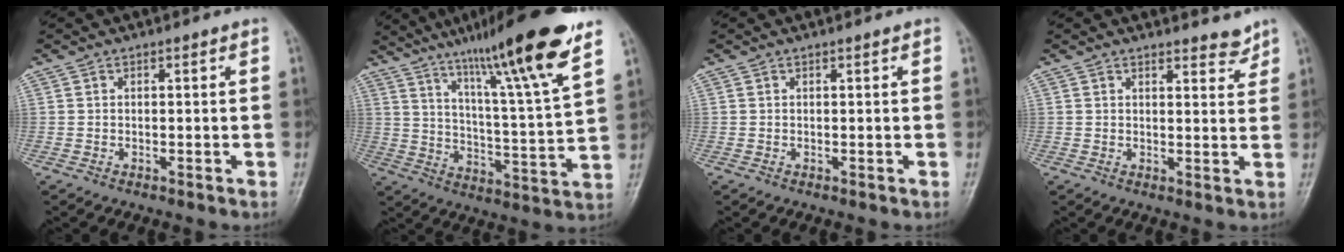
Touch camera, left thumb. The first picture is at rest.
{"total": 20.4, "force": [13.3, 1.0, 15.4], "torque": [-0.226, -0.054, 0.211]}
{"total": 0.0}
{"total": 3.4, "force": [3.1, 1.1, 0.9], "torque": [0.000, -0.026, 0.035]}